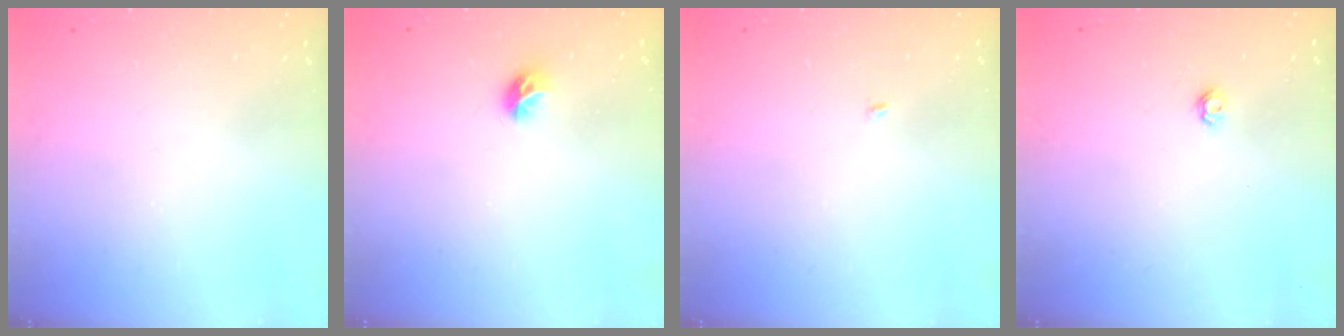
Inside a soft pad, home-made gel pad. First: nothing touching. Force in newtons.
{"total": 5.8, "press": 5.8, "slide": 0.5}
{"total": 1.9, "press": 1.9, "slide": 0.2}
{"total": 3.9, "press": 3.9, "slide": 0.5}